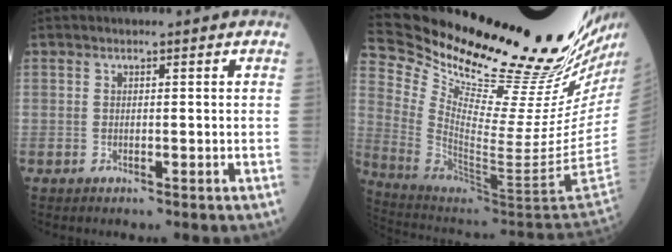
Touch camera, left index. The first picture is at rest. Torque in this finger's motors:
{"motor_torque": [1.06, -1.07, 0.43, 0.02]}